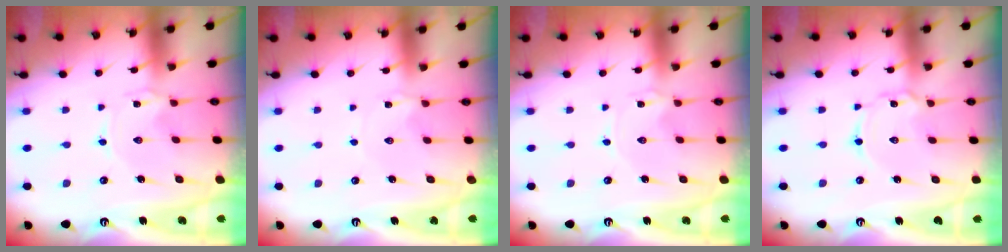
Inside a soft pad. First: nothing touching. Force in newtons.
{"total": 1.8, "press": 1.7, "slide": 0.3}
{"total": 0.0}
{"total": 2.7, "press": 2.7, "slide": 0.4}